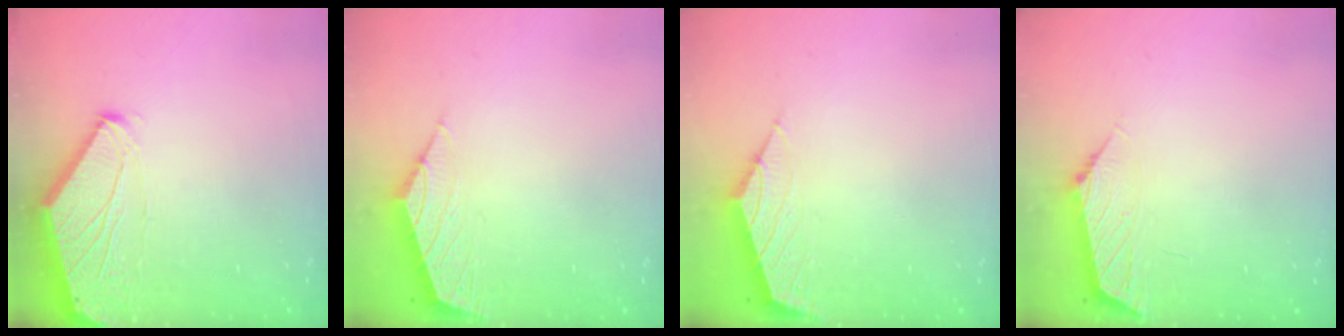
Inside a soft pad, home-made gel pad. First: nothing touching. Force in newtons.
{"total": 2.1, "press": 2.0, "slide": 0.6}
{"total": 2.3, "press": 2.2, "slide": 0.6}
{"total": 0.8, "press": 0.7, "slide": 0.4}